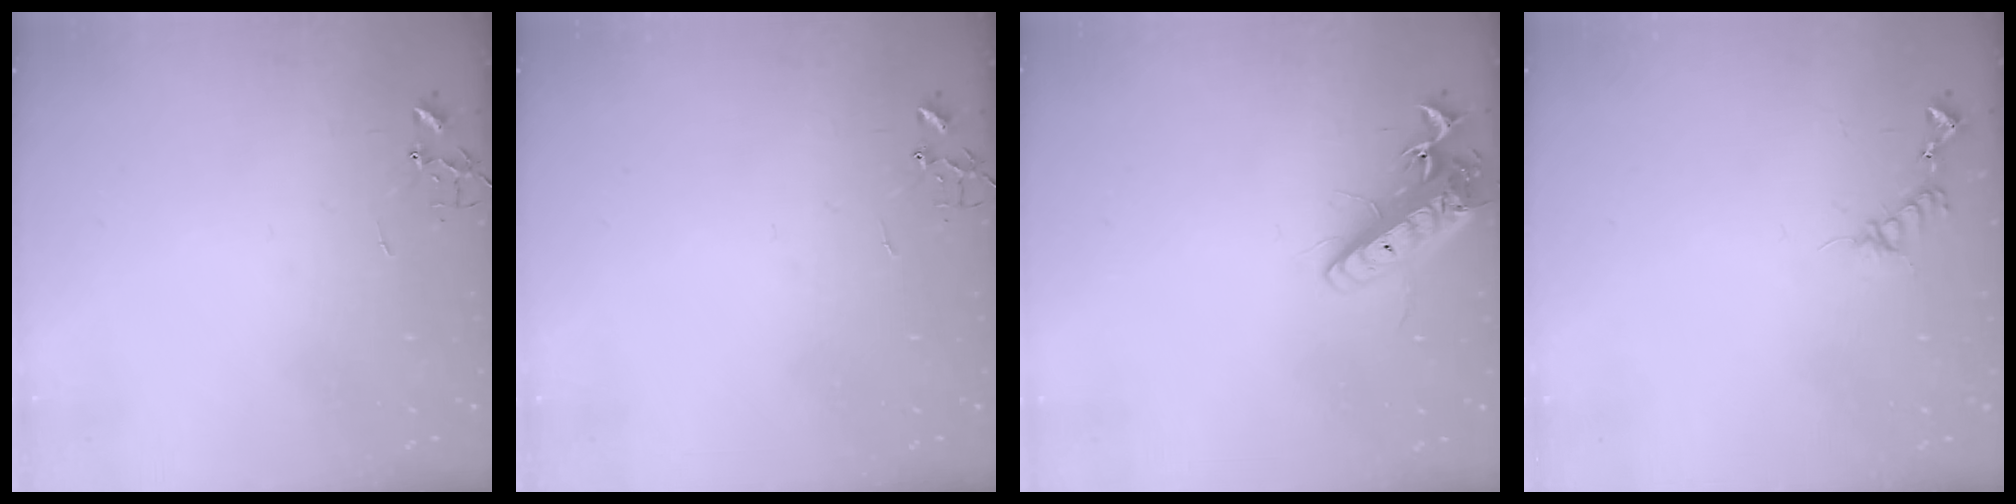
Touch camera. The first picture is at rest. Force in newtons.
{"total": 0.0}
{"total": 14.5, "press": 14.2, "slide": 2.8}
{"total": 8.7, "press": 8.6, "slide": 0.7}